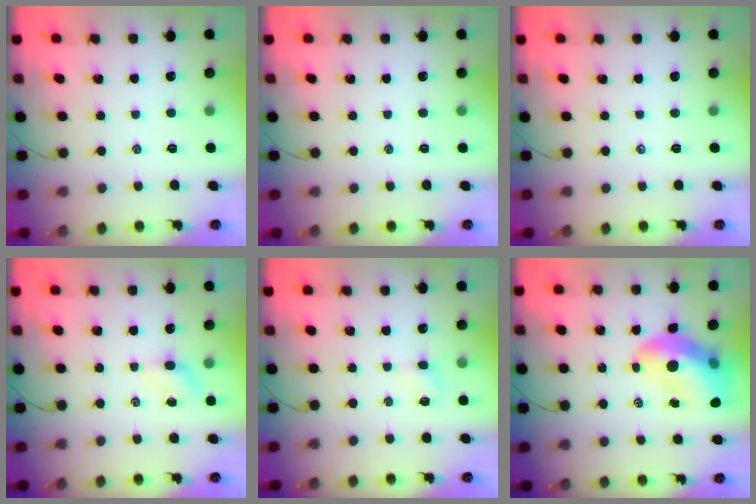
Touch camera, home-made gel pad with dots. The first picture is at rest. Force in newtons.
{"total": 0.0}
{"total": 0.0}
{"total": 3.0, "press": 2.9, "slide": 0.9}
{"total": 2.6, "press": 2.5, "slide": 0.9}
{"total": 13.3, "press": 12.6, "slide": 4.0}